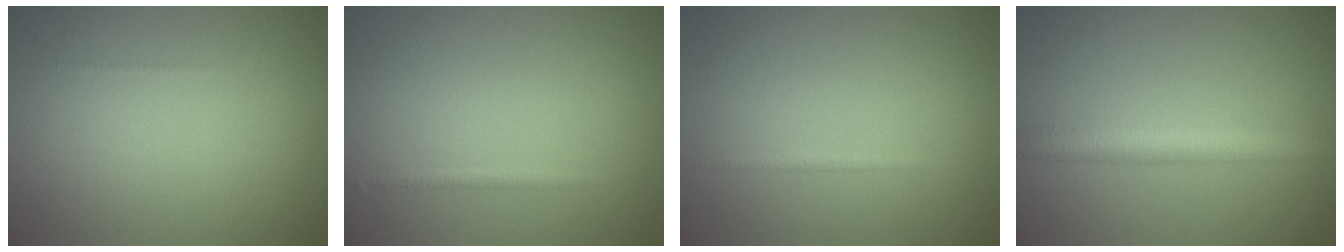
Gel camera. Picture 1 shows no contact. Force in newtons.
{"total": 0.8, "press": 0.8, "slide": 0.0}
{"total": 0.8, "press": 0.7, "slide": 0.1}
{"total": 4.2, "press": 4.2, "slide": 0.1}